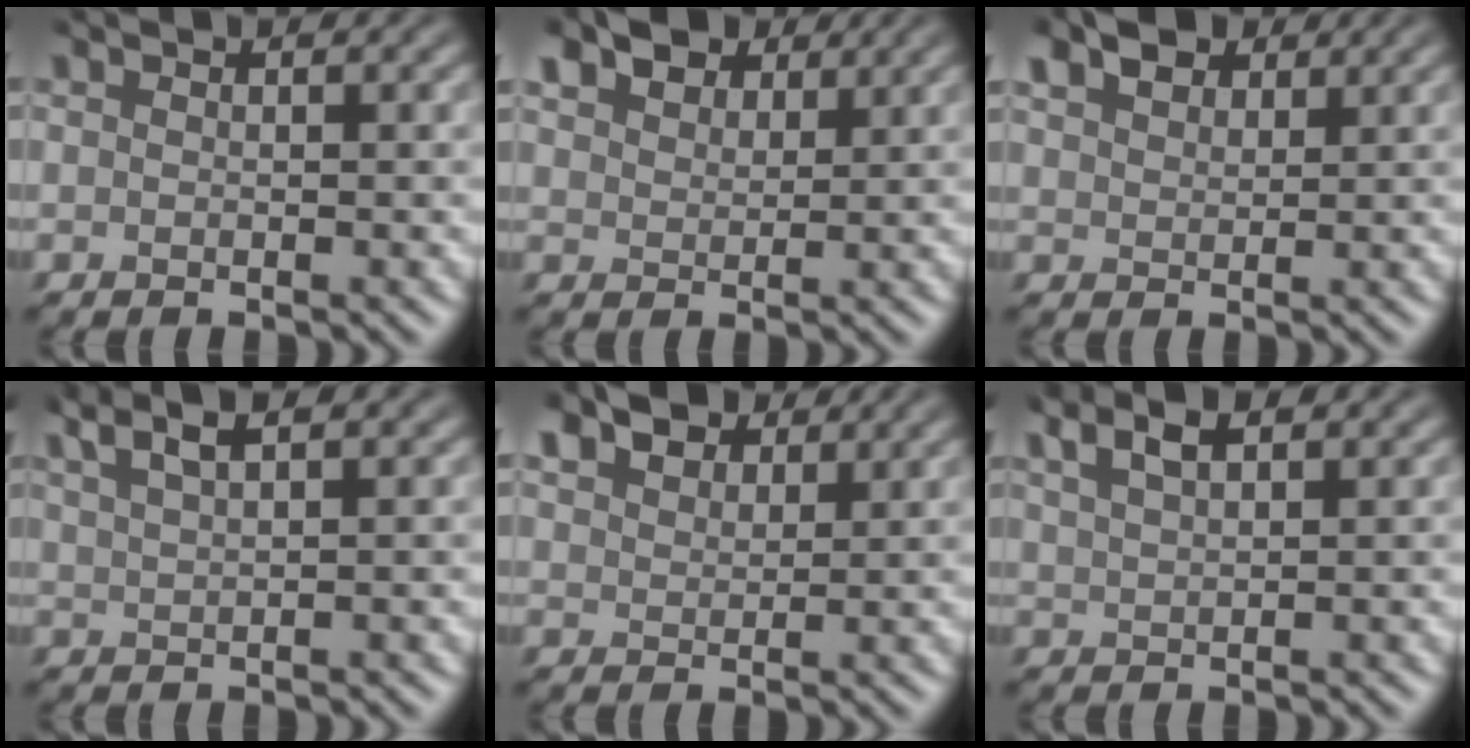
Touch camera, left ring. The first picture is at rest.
{"total": 6.1, "force": [4.1, 3.4, 3.1], "torque": [-0.081, 0.019, 0.066]}
{"total": 3.4, "force": [2.3, 1.9, 1.7], "torque": [-0.043, 0.013, 0.044]}
{"total": 3.2, "force": [2.1, 0.7, 2.4], "torque": [-0.051, 0.012, 0.042]}
{"total": 5.0, "force": [3.4, 2.7, 2.5], "torque": [-0.061, 0.015, 0.057]}
{"total": 3.1, "force": [1.9, 1.0, 2.2], "torque": [-0.052, 0.012, 0.040]}